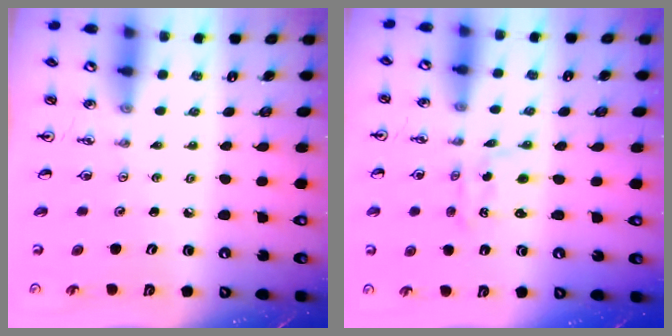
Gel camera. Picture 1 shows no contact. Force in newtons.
{"total": 0.7, "press": 0.7, "slide": 0.1}